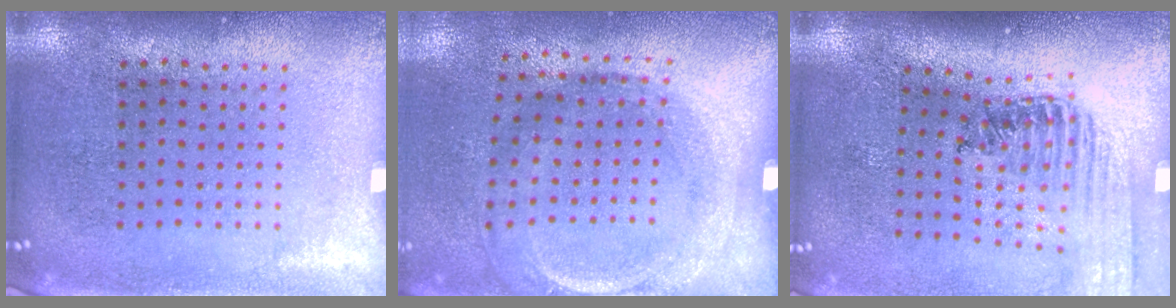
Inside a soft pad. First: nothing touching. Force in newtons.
{"total": 1.8, "press": 1.2, "slide": 1.4}
{"total": 1.5, "press": 1.4, "slide": 0.3}